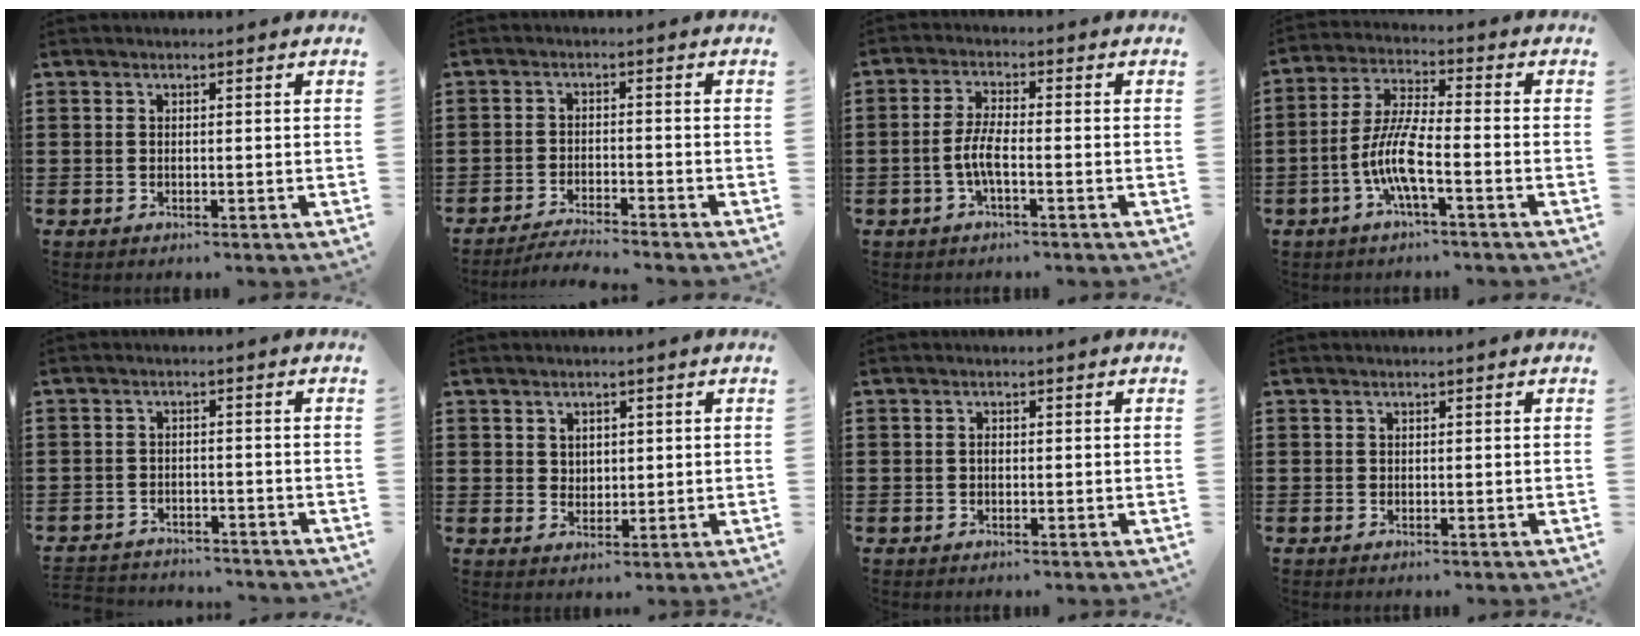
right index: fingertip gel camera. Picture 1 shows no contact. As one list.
[{"total": 2.9, "force": [-2.8, -0.1, 0.4], "torque": [-0.011, 0.002, -0.058]}, {"total": 4.4, "force": [-1.5, 1.0, 4.0], "torque": [-0.097, -0.003, -0.036]}, {"total": 8.0, "force": [-3.1, 1.3, 7.3], "torque": [-0.176, -0.016, -0.070]}, {"total": 2.7, "force": [-2.7, 0.2, -0.1], "torque": [-0.007, -0.004, -0.058]}, {"total": 2.3, "force": [1.4, 1.8, 0.4], "torque": [-0.014, 0.009, 0.025]}, {"total": 0.8, "force": [-0.2, 0.4, 0.7], "torque": [-0.014, -0.001, -0.003]}, {"total": 0.0}]